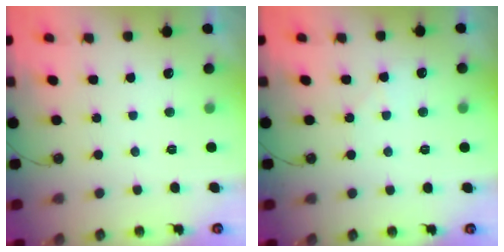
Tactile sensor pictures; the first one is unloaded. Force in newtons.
{"total": 5.7, "press": 5.7, "slide": 0.8}